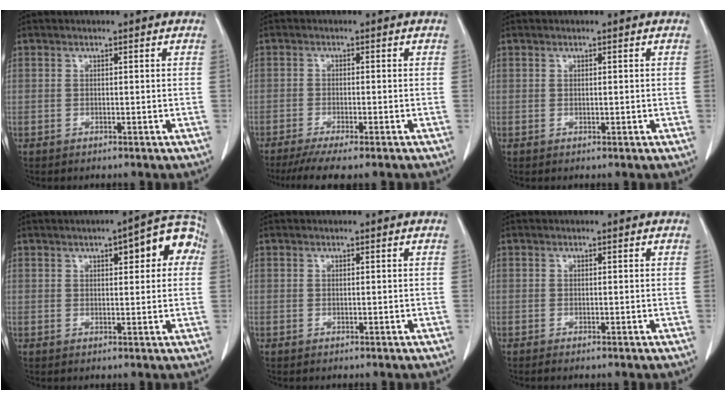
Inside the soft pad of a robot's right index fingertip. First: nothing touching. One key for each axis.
{"total": 7.4, "fx": -6.0, "fy": 0.2, "fz": 4.4, "tx": -0.064, "ty": -0.015, "tz": -0.094}
{"total": 0.0}
{"total": 8.5, "fx": 2.8, "fy": 2.3, "fz": 7.7, "tx": -0.090, "ty": 0.028, "tz": 0.029}
{"total": 0.0}
{"total": 0.6, "fx": -0.4, "fy": -0.3, "fz": 0.3, "tx": -0.009, "ty": -0.002, "tz": -0.009}